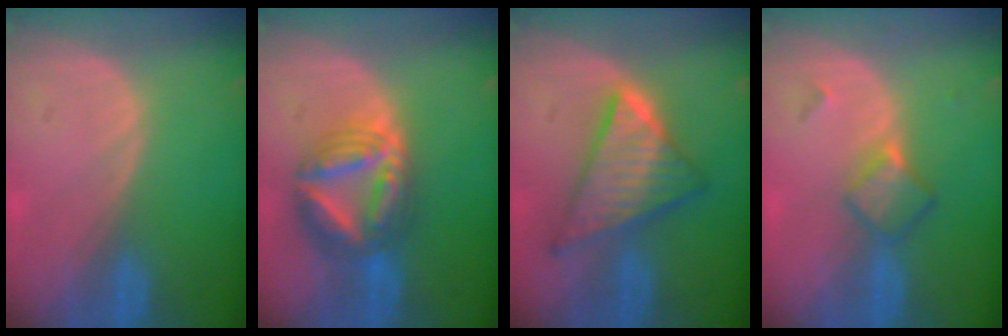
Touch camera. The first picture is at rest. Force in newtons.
{"total": 9.0, "press": 8.9, "slide": 0.8}
{"total": 9.1, "press": 9.1, "slide": 0.6}
{"total": 4.8, "press": 4.2, "slide": 2.4}